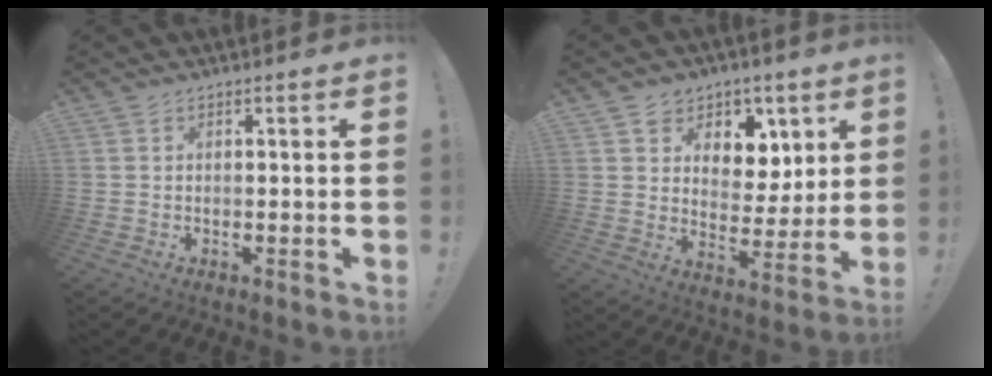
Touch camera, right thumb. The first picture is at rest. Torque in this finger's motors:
{"motor_torque": [1.03, 1.03, 0.59, 0.57, 0.03]}